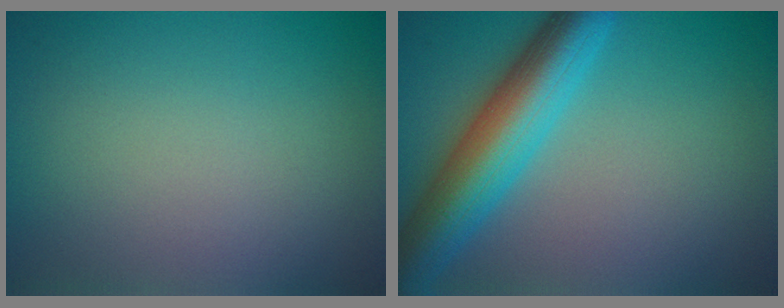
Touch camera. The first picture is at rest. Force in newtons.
{"total": 8.0, "press": 8.0, "slide": 0.4}